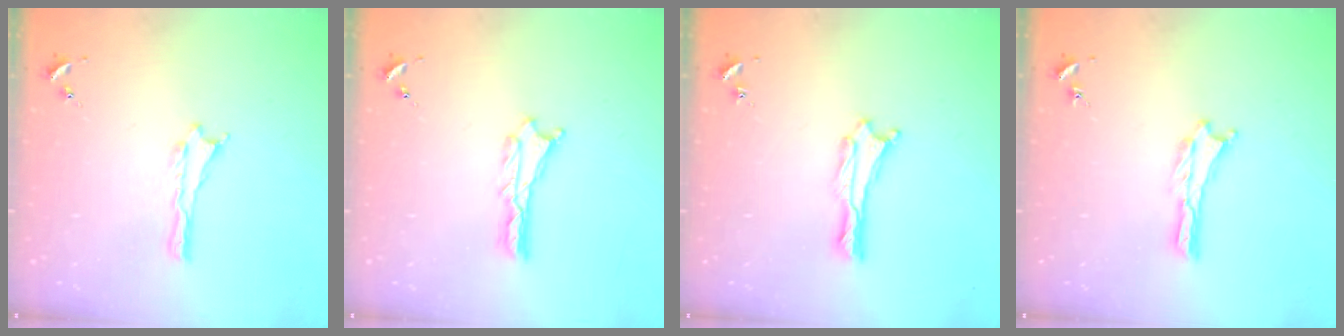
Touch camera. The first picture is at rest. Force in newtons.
{"total": 0.7, "press": 0.6, "slide": 0.2}
{"total": 0.8, "press": 0.7, "slide": 0.2}
{"total": 0.0}